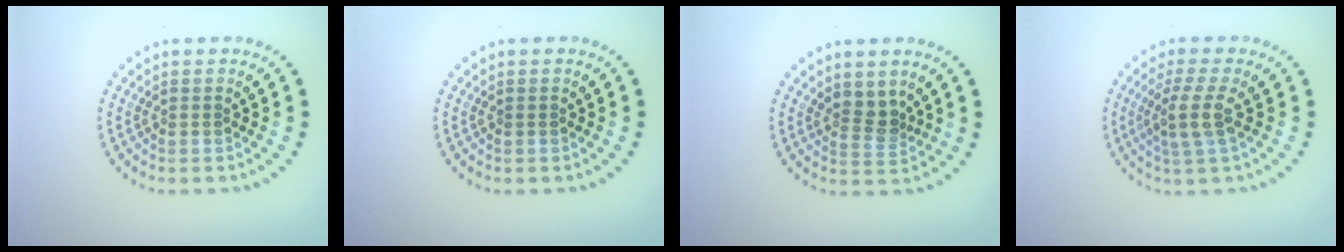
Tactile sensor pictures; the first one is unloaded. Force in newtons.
{"total": 0.0}
{"total": 2.3, "press": 1.8, "slide": 1.5}
{"total": 2.9, "press": 2.3, "slide": 1.8}